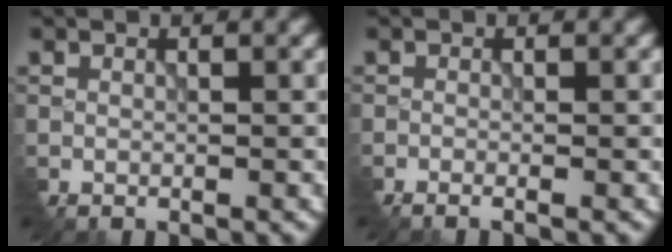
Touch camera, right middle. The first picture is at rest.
{"total": 1.5, "force": [-1.0, 0.4, 1.0], "torque": [-0.020, -0.002, -0.017]}